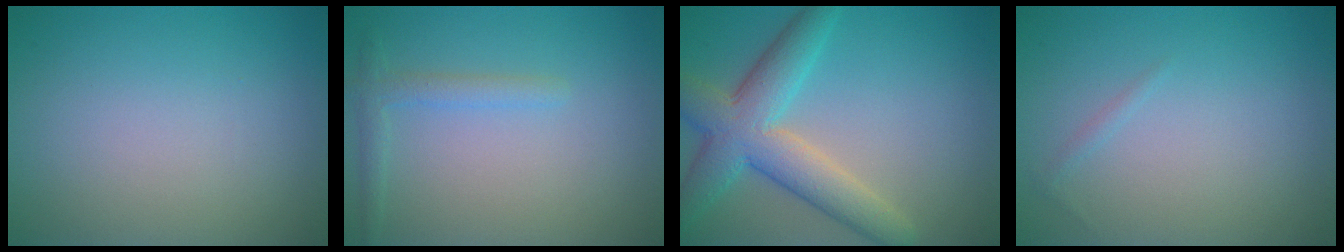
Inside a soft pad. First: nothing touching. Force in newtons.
{"total": 1.7, "press": 1.7, "slide": 0.1}
{"total": 6.7, "press": 6.7, "slide": 0.2}
{"total": 0.5, "press": 0.5, "slide": 0.0}